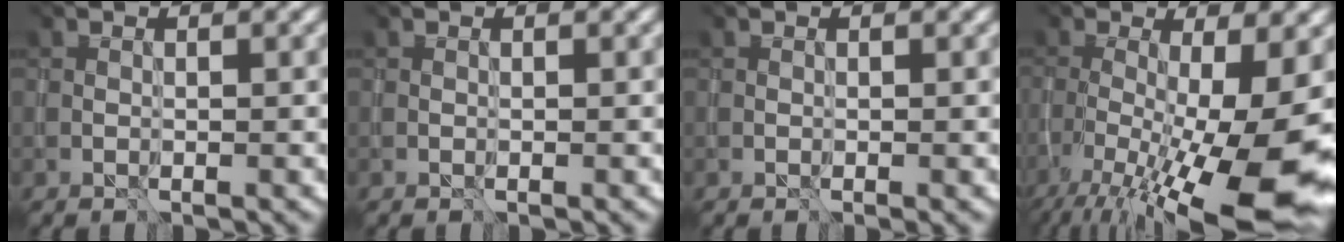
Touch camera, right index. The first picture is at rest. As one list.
[{"total": 0.0}, {"total": 0.0}, {"total": 16.7, "force": [-6.7, 5.6, 14.3], "torque": [-0.243, -0.033, -0.076]}]